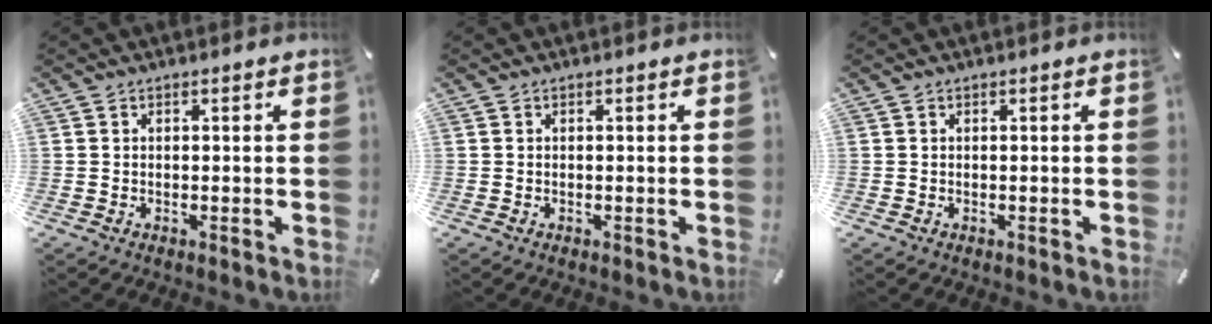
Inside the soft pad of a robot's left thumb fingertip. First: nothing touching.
{"total": 0.0}
{"total": 0.0}